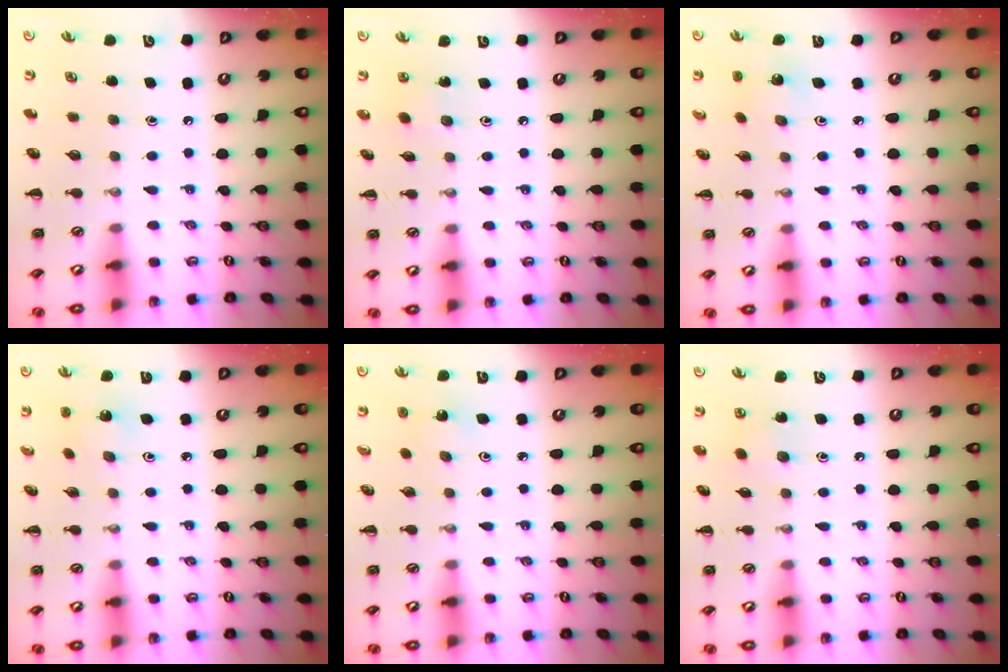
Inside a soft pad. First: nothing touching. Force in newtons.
{"total": 2.1, "press": 2.0, "slide": 0.6}
{"total": 1.6, "press": 1.5, "slide": 0.7}
{"total": 1.7, "press": 1.5, "slide": 0.7}
{"total": 2.1, "press": 2.0, "slide": 0.7}
{"total": 4.3, "press": 4.1, "slide": 1.3}